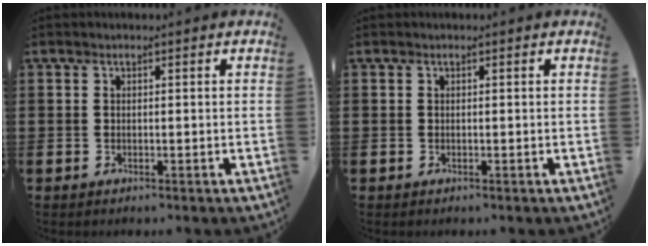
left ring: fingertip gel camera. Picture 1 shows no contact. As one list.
[{"total": 0.0}]